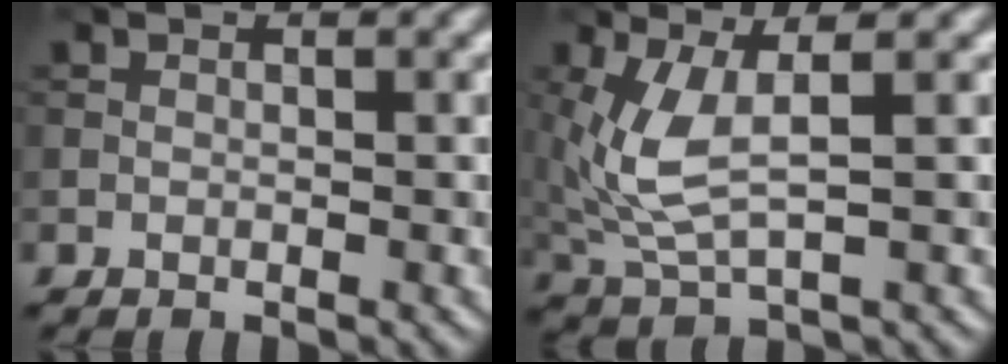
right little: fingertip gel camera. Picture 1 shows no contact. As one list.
[{"total": 5.2, "force": [0.5, 2.0, 4.7], "torque": [-0.127, -0.007, 0.014]}]